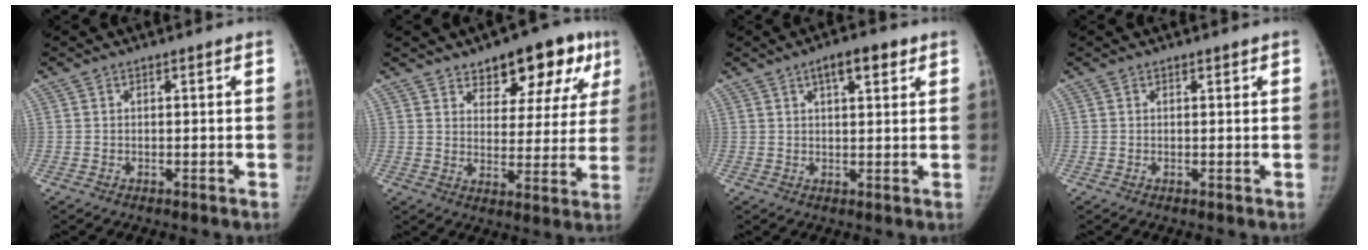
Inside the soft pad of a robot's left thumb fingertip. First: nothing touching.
{"total": 14.8, "force": [8.9, 7.3, 9.4], "torque": [-0.065, -0.031, 0.121]}
{"total": 5.8, "force": [3.0, 2.2, 4.5], "torque": [-0.055, -0.005, 0.042]}
{"total": 0.5, "force": [0.4, 0.3, 0.2], "torque": [-0.002, -0.003, 0.006]}